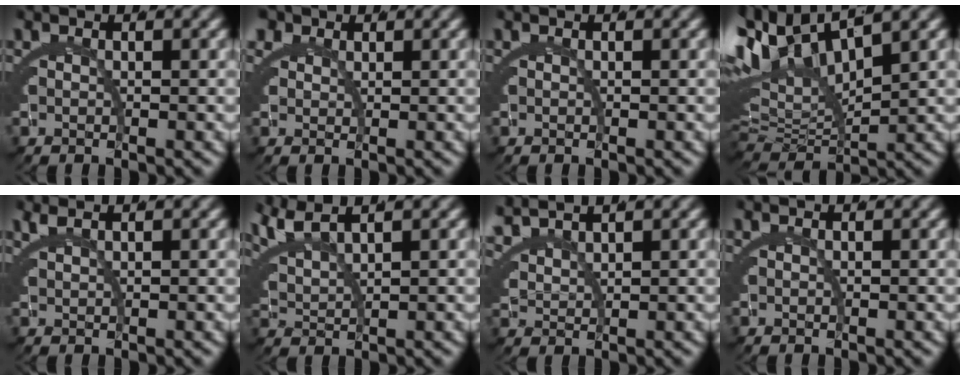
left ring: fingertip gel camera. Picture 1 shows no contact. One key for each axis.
{"total": 2.7, "fx": 1.6, "fy": 1.9, "fz": 1.2, "tx": -0.039, "ty": -0.003, "tz": 0.031}
{"total": 0.0}
{"total": 10.6, "fx": 4.0, "fy": 6.6, "fz": 7.3, "tx": -0.165, "ty": 0.000, "tz": 0.066}
{"total": 1.6, "fx": 1.3, "fy": -0.8, "fz": 0.4, "tx": -0.008, "ty": 0.004, "tz": 0.031}
{"total": 4.5, "fx": 3.4, "fy": 1.4, "fz": 2.6, "tx": -0.076, "ty": 0.000, "tz": 0.070}
{"total": 3.4, "fx": 3.0, "fy": 0.7, "fz": 1.4, "tx": -0.045, "ty": 0.000, "tz": 0.063}
{"total": 0.0}